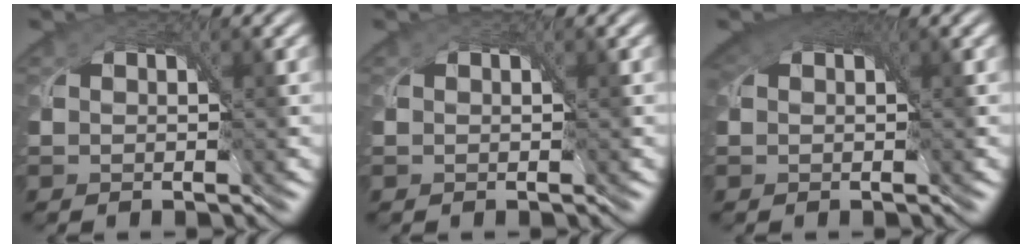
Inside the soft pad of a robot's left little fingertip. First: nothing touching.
{"total": 0.0}
{"total": 4.5, "force": [2.5, 2.5, 2.8], "torque": [-0.047, 0.016, 0.027]}